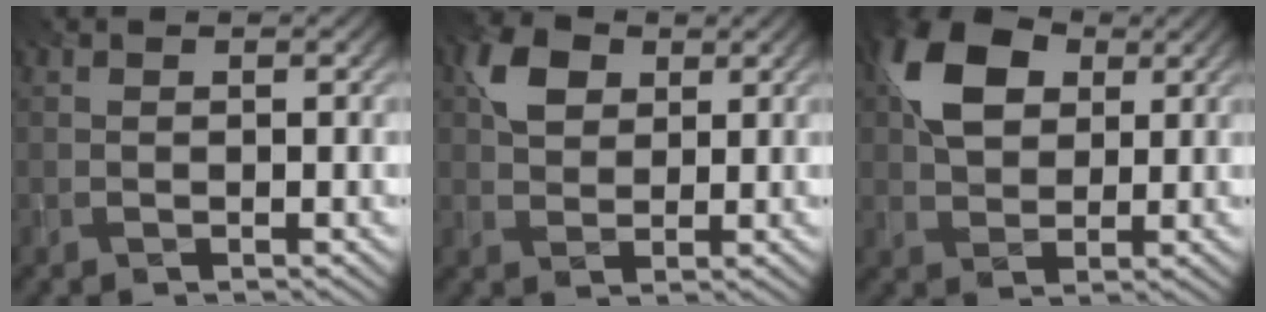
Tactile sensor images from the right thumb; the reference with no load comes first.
{"total": 5.0, "force": [1.9, 3.5, 3.0], "torque": [-0.061, 0.006, 0.033]}
{"total": 9.2, "force": [3.0, 6.3, 6.0], "torque": [-0.129, 0.012, 0.051]}